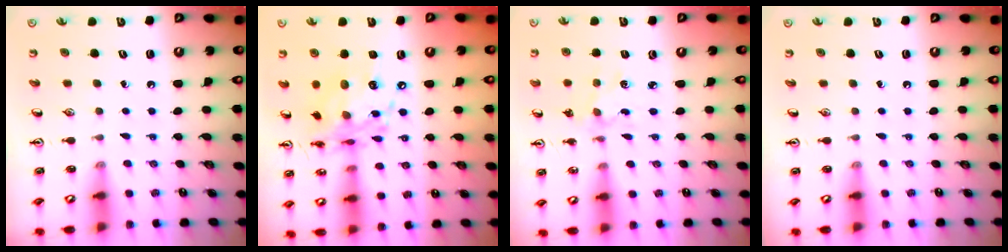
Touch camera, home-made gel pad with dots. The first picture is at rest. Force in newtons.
{"total": 14.6, "press": 14.5, "slide": 1.1}
{"total": 2.3, "press": 2.2, "slide": 0.5}
{"total": 0.0}